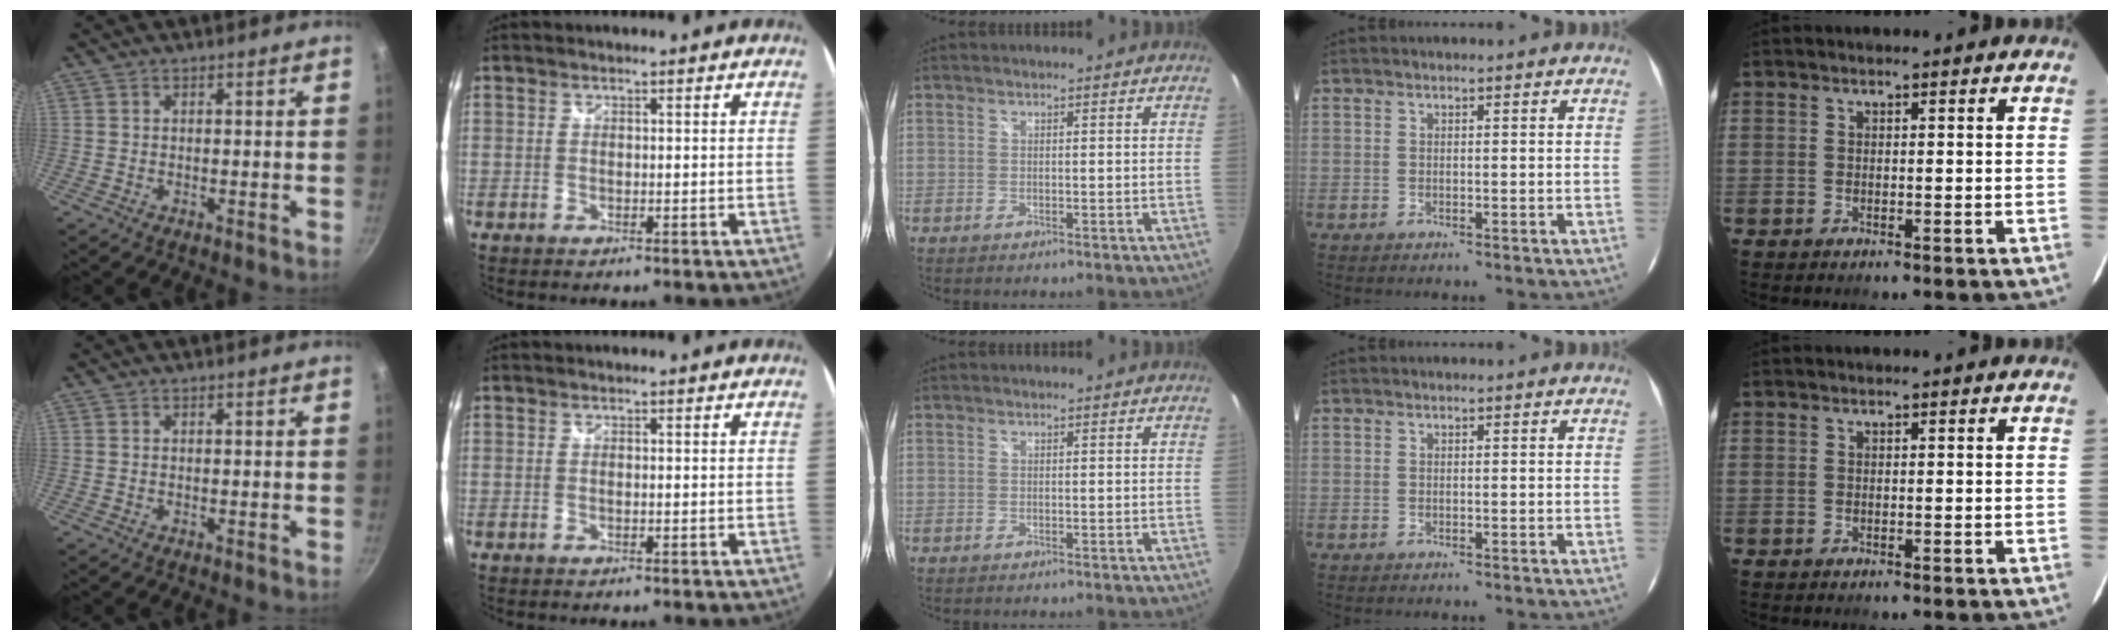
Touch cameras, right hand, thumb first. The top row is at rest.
{}